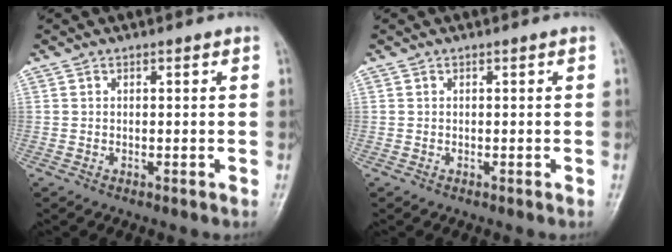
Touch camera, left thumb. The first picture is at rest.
{"total": 0.0}